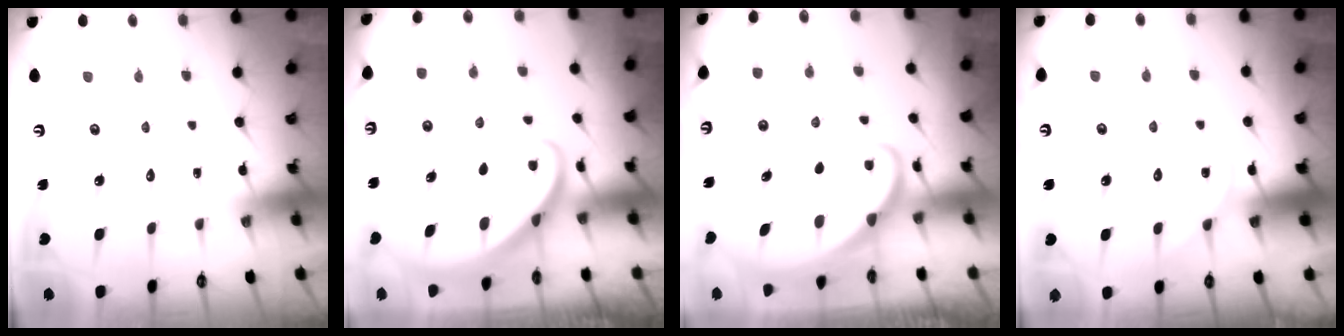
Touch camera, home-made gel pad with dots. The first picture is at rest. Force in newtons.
{"total": 2.3, "press": 2.3, "slide": 0.3}
{"total": 2.3, "press": 2.3, "slide": 0.2}
{"total": 3.1, "press": 3.1, "slide": 0.3}